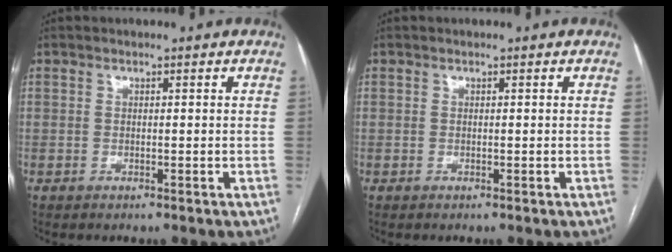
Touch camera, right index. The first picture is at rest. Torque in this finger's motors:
{"motor_torque": [0.00, 0.00, 0.00, 0.00]}